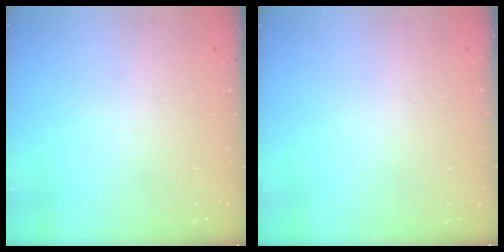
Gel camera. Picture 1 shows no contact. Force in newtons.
{"total": 0.0}